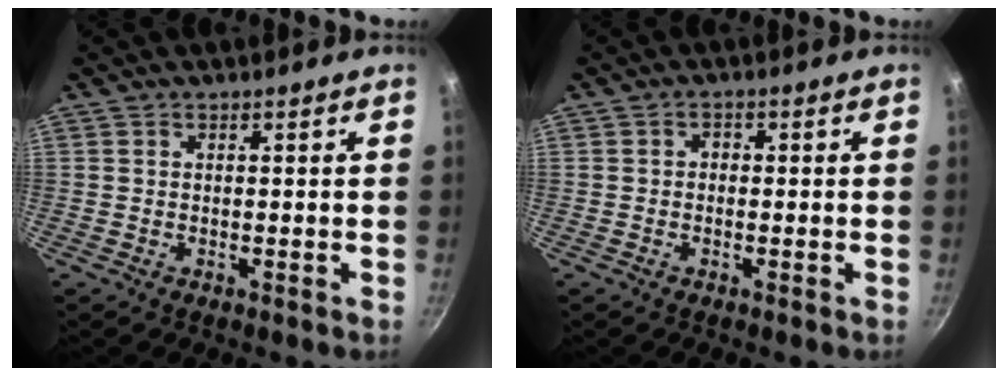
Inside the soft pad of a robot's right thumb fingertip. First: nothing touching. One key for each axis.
{"total": 1.3, "fx": -0.3, "fy": 1.1, "fz": 0.7, "tx": -0.011, "ty": 0.007, "tz": -0.007}